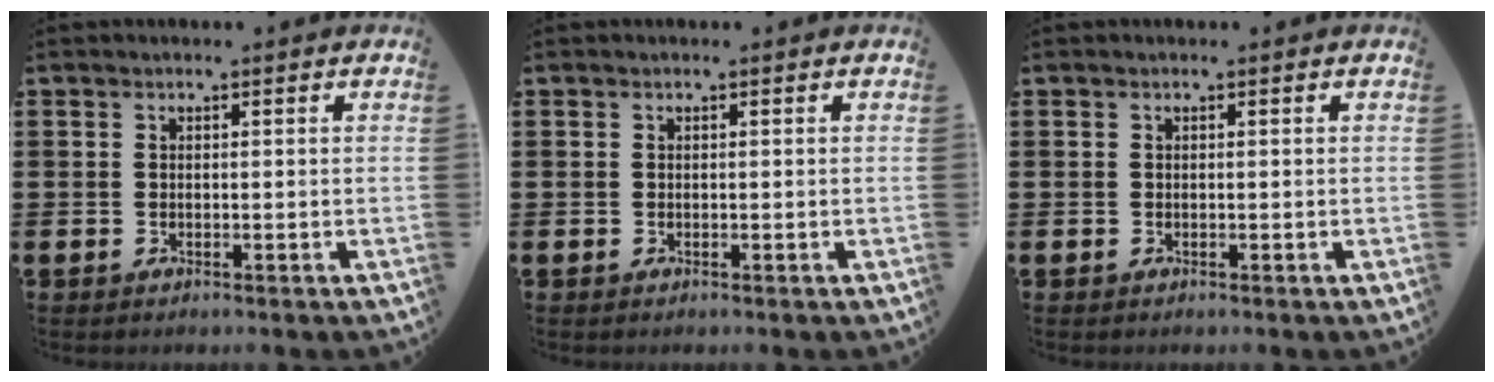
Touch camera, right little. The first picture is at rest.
{"total": 0.0}
{"total": 0.0}